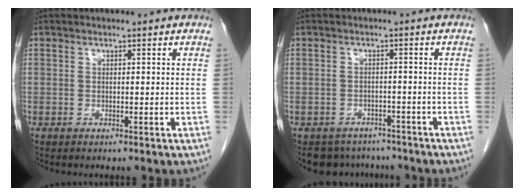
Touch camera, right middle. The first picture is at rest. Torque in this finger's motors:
{"motor_torque": [0.07, -0.07, -0.06, 0.01]}